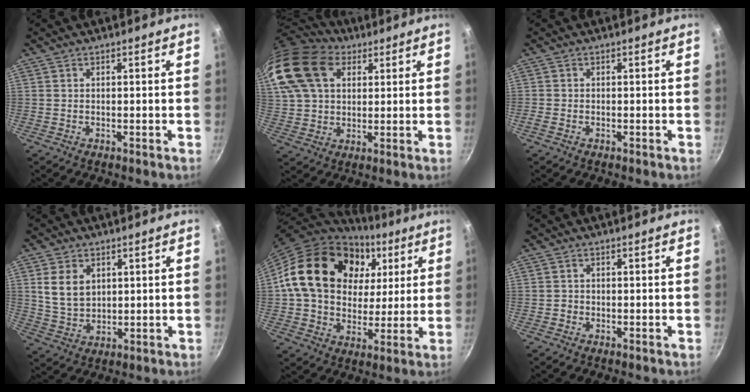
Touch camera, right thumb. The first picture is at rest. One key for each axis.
{"total": 22.6, "fx": 9.0, "fy": 15.8, "fz": 13.4, "tx": -0.295, "ty": 0.025, "tz": 0.162}
{"total": 0.9, "fx": -0.6, "fy": 0.5, "fz": 0.3, "tx": -0.012, "ty": 0.002, "tz": -0.015}
{"total": 7.4, "fx": 2.3, "fy": 5.3, "fz": 4.7, "tx": -0.072, "ty": -0.014, "tz": 0.051}
{"total": 25.2, "fx": 7.3, "fy": 18.8, "fz": 15.1, "tx": -0.245, "ty": 0.011, "tz": 0.124}
{"total": 0.9, "fx": -0.4, "fy": 0.8, "fz": 0.1, "tx": 0.000, "ty": 0.002, "tz": -0.007}